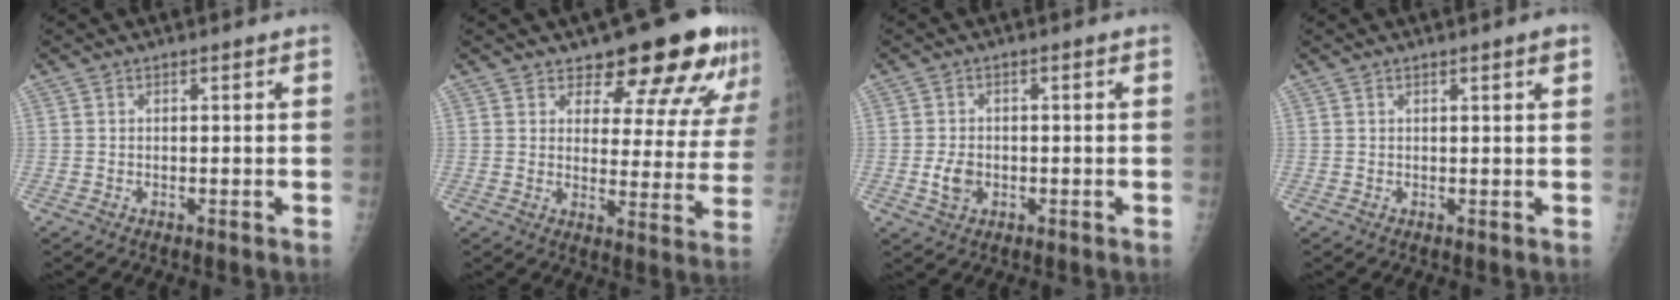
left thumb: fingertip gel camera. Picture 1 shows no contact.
{"total": 15.0, "force": [11.7, 5.6, 7.5], "torque": [-0.048, -0.079, 0.136]}
{"total": 3.5, "force": [-1.0, 2.6, 2.0], "torque": [-0.034, 0.002, -0.015]}
{"total": 1.6, "force": [0.8, 0.1, 1.3], "torque": [-0.020, -0.003, 0.011]}